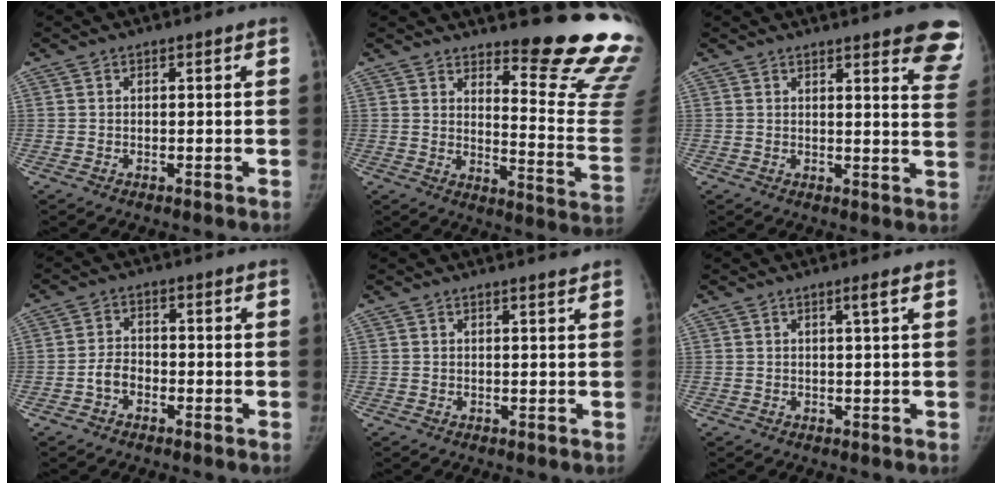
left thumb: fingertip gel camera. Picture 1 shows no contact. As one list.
[{"total": 18.6, "force": [15.9, 2.6, 9.4], "torque": [-0.092, -0.187, 0.197]}, {"total": 12.4, "force": [9.2, 2.8, 7.8], "torque": [-0.059, -0.044, 0.087]}, {"total": 3.7, "force": [-1.8, 2.6, 1.9], "torque": [-0.023, 0.018, -0.037]}, {"total": 1.1, "force": [1.0, -0.2, 0.4], "torque": [-0.002, -0.007, 0.015]}, {"total": 1.4, "force": [0.7, -0.3, 1.2], "torque": [-0.024, -0.005, 0.013]}]